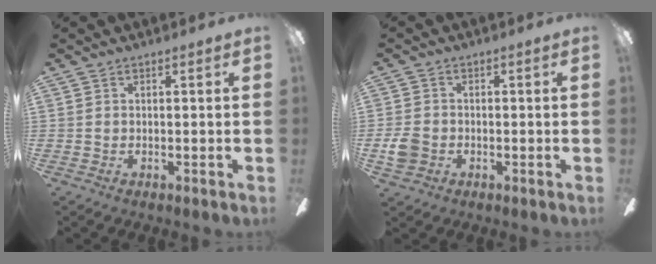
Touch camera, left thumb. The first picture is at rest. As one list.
[{"total": 4.9, "force": [-1.3, 4.0, 2.4], "torque": [-0.044, 0.007, -0.024]}]